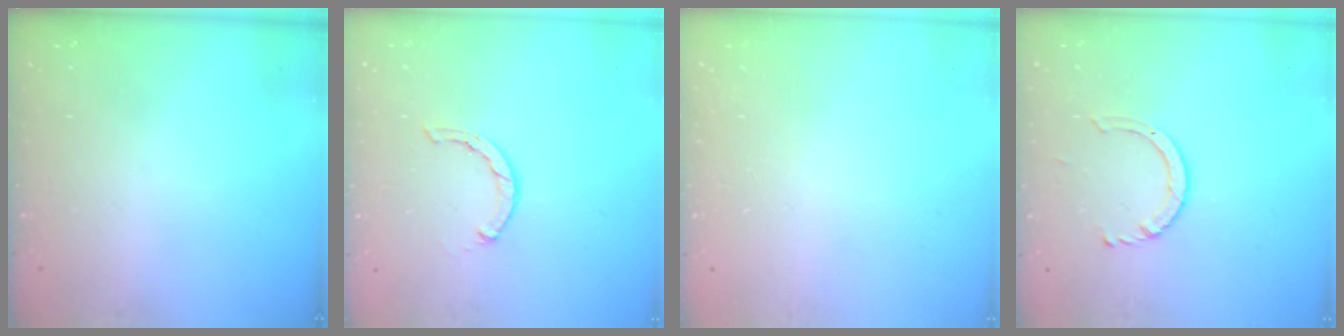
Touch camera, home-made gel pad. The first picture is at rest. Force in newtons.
{"total": 1.2, "press": 1.2, "slide": 0.2}
{"total": 2.6, "press": 2.6, "slide": 0.2}
{"total": 4.6, "press": 4.5, "slide": 0.5}